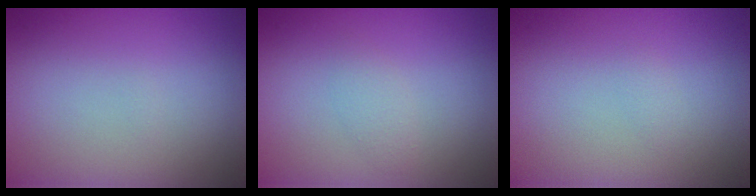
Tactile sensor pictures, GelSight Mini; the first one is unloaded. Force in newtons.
{"total": 1.2, "press": 1.2, "slide": 0.1}
{"total": 0.6, "press": 0.6, "slide": 0.0}